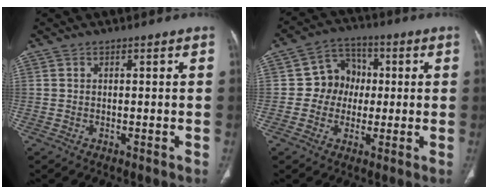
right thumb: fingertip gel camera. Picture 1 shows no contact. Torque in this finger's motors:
{"motor_torque": [-0.29, 0.44, -0.04, -0.04, 0.04]}